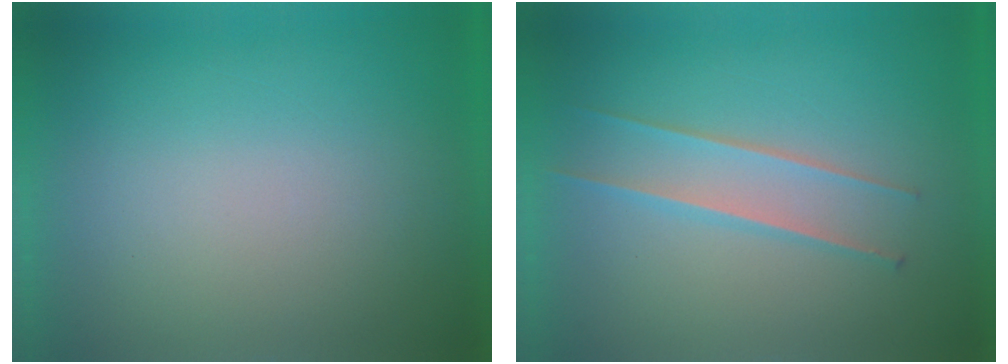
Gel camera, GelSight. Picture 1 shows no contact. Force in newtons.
{"total": 2.3}